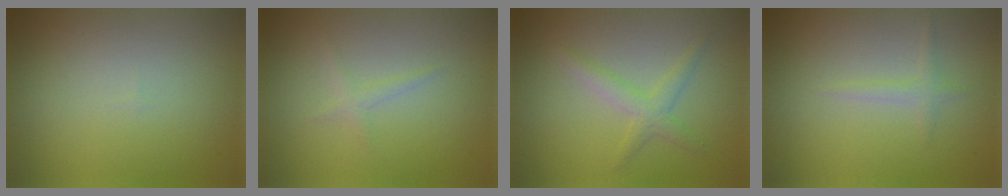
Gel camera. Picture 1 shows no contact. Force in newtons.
{"total": 0.9, "press": 0.9, "slide": 0.0}
{"total": 2.0, "press": 2.0, "slide": 0.1}
{"total": 1.0, "press": 1.0, "slide": 0.1}